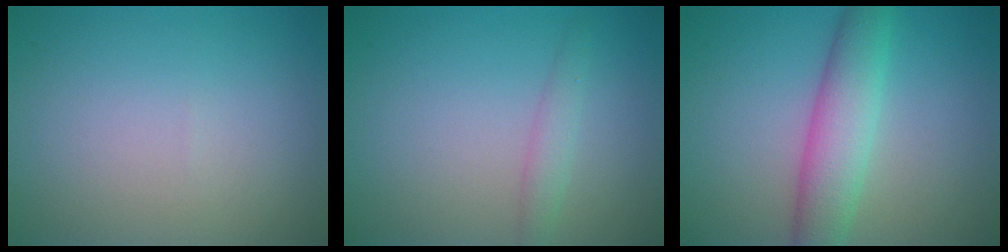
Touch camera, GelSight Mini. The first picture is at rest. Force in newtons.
{"total": 1.5, "press": 1.5, "slide": 0.0}
{"total": 4.9, "press": 4.9, "slide": 0.1}